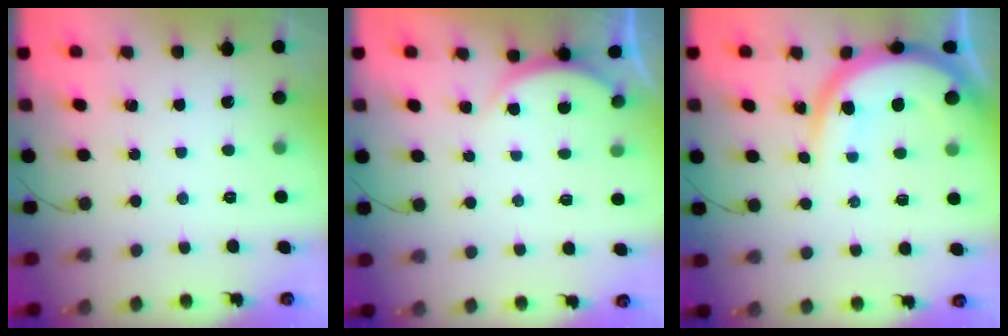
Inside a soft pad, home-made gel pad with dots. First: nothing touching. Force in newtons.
{"total": 2.8, "press": 2.8, "slide": 0.4}
{"total": 11.9, "press": 11.8, "slide": 1.1}